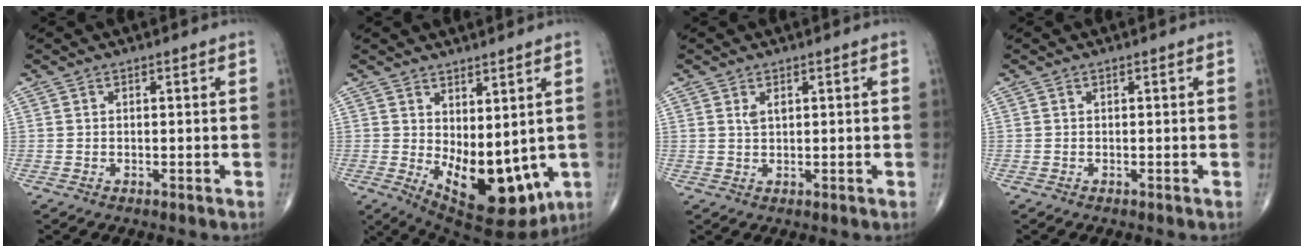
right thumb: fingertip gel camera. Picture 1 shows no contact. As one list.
[{"total": 14.4, "force": [-1.2, 7.2, 12.3], "torque": [-0.164, -0.025, 0.010]}, {"total": 1.7, "force": [0.8, 0.8, 1.3], "torque": [-0.025, 0.000, 0.019]}, {"total": 0.0}]